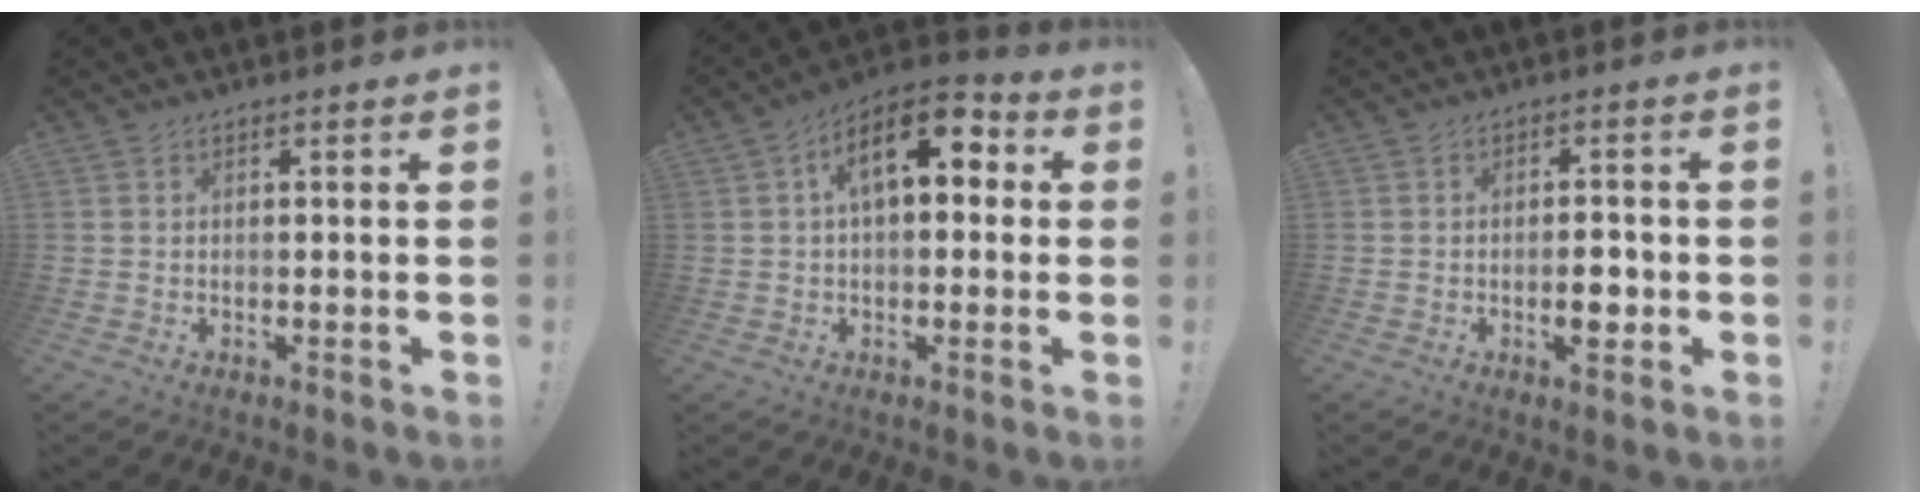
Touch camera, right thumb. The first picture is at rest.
{"total": 12.9, "force": [3.9, 6.5, 10.4], "torque": [-0.156, 0.000, 0.066]}
{"total": 5.8, "force": [-1.7, 2.6, 4.9], "torque": [-0.061, 0.005, -0.029]}